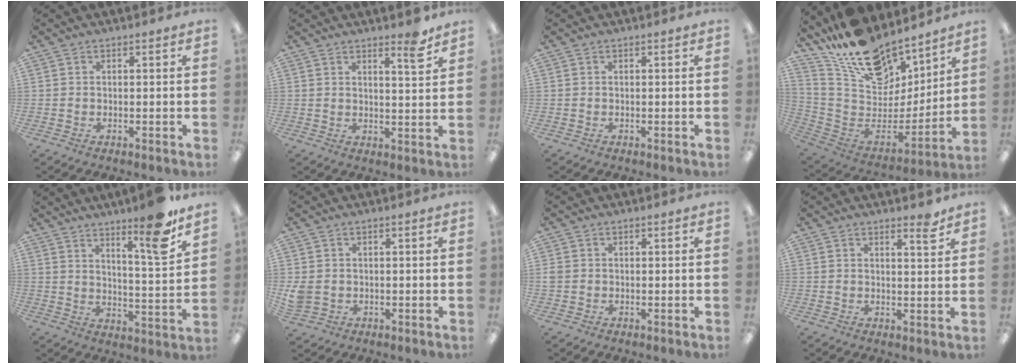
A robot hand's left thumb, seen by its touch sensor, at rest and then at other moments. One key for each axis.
{"total": 5.8, "fx": 4.4, "fy": 0.7, "fz": 3.6, "tx": -0.043, "ty": -0.033, "tz": 0.066}
{"total": 0.0}
{"total": 19.3, "fx": 15.5, "fy": 8.8, "fz": 7.4, "tx": -0.153, "ty": -0.118, "tz": 0.284}
{"total": 13.0, "fx": 9.8, "fy": 1.1, "fz": 8.4, "tx": -0.117, "ty": -0.070, "tz": 0.153}
{"total": 3.4, "fx": 0.3, "fy": 2.9, "fz": 1.7, "tx": -0.031, "ty": 0.000, "tz": 0.004}
{"total": 1.2, "fx": 0.0, "fy": 1.1, "fz": 0.5, "tx": -0.011, "ty": 0.004, "tz": 0.000}
{"total": 3.9, "fx": 3.2, "fy": 0.6, "fz": 2.1, "tx": -0.016, "ty": -0.025, "tz": 0.050}